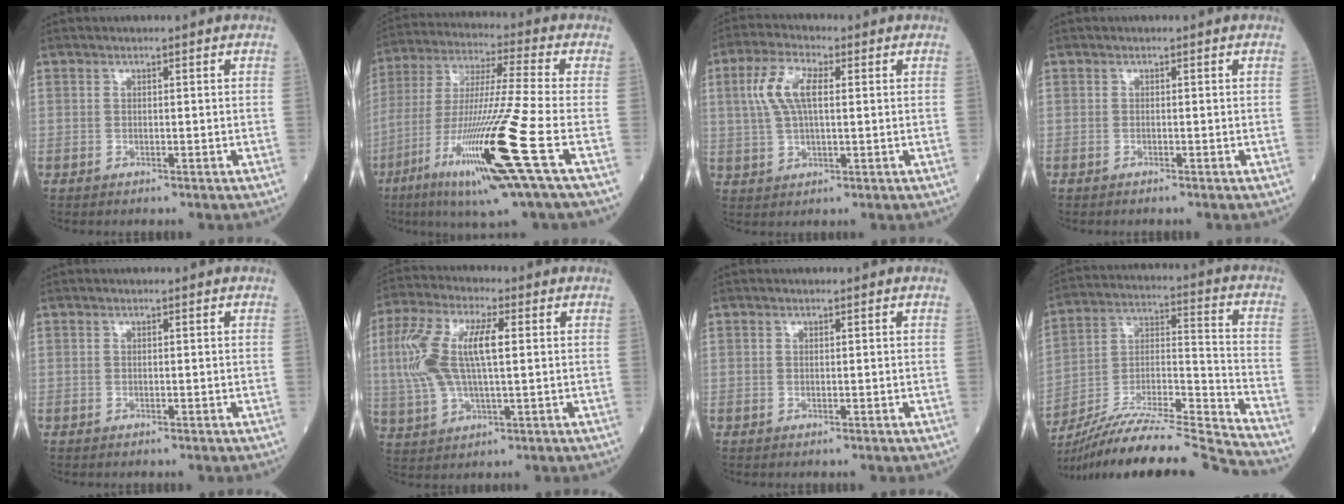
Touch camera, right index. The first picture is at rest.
{"total": 19.9, "force": [-8.0, -1.3, 18.1], "torque": [-0.375, -0.041, -0.154]}
{"total": 7.3, "force": [1.8, 2.6, 6.6], "torque": [-0.150, 0.016, 0.040]}
{"total": 0.0}
{"total": 0.0}
{"total": 12.0, "force": [1.7, 3.9, 11.2], "torque": [-0.260, 0.021, 0.035]}
{"total": 0.0}
{"total": 22.4, "force": [-20.5, -1.5, 9.0], "torque": [-0.164, -0.016, -0.346]}